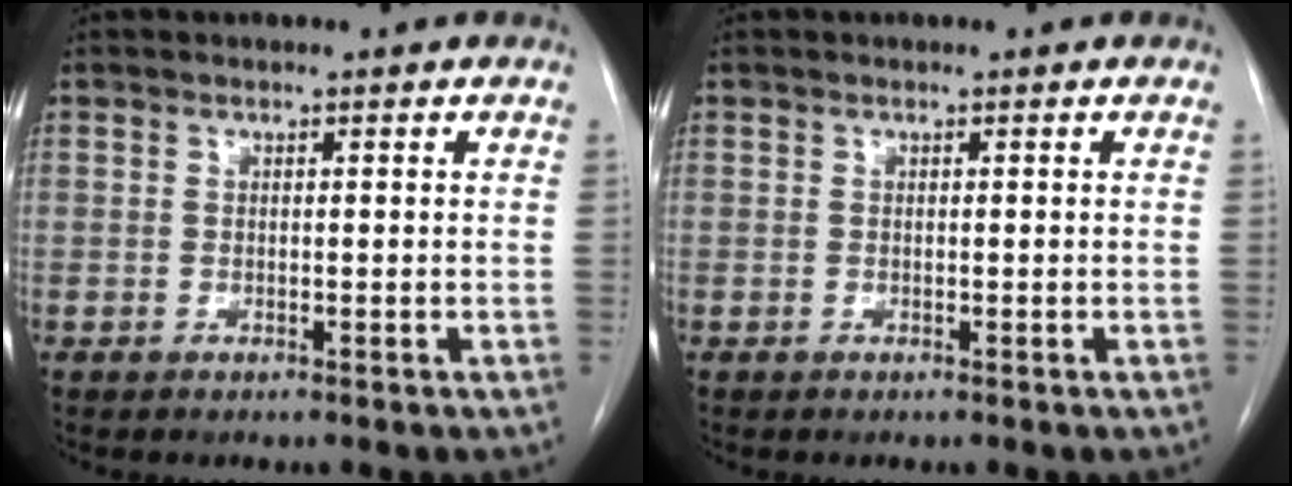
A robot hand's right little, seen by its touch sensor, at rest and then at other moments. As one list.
[{"total": 0.0}]